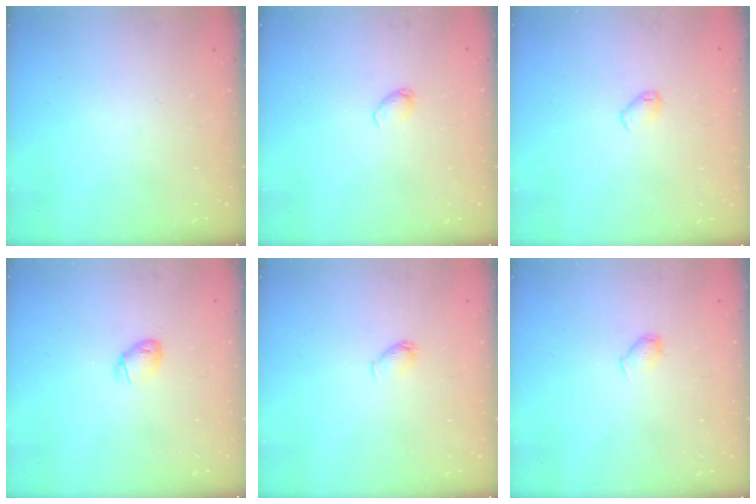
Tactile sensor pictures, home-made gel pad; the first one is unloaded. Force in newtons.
{"total": 3.1, "press": 3.1, "slide": 0.5}
{"total": 4.5, "press": 4.4, "slide": 1.0}
{"total": 4.2, "press": 4.1, "slide": 0.7}
{"total": 3.0, "press": 2.9, "slide": 0.6}
{"total": 4.7, "press": 4.6, "slide": 0.8}